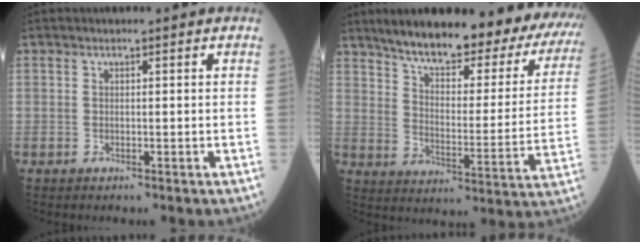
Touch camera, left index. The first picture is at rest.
{"total": 26.6, "force": [22.5, 6.1, 12.8], "torque": [-0.185, -0.044, 0.278]}